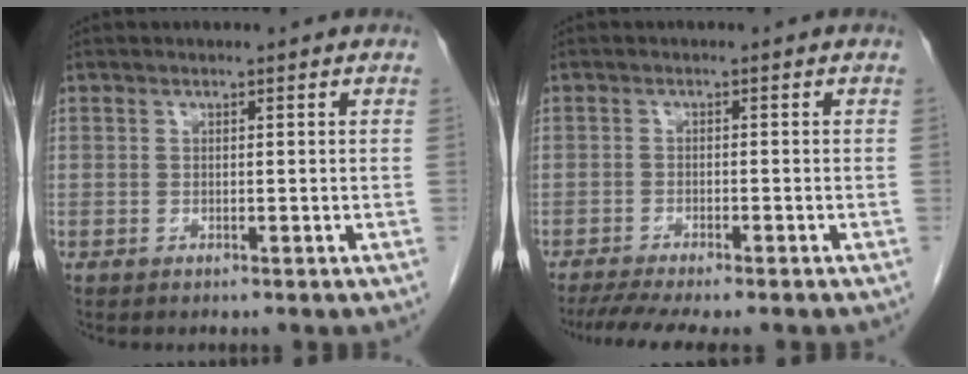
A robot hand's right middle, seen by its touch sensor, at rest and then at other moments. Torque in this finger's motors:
{"motor_torque": [0.91, -0.79, 0.12, 0.06]}